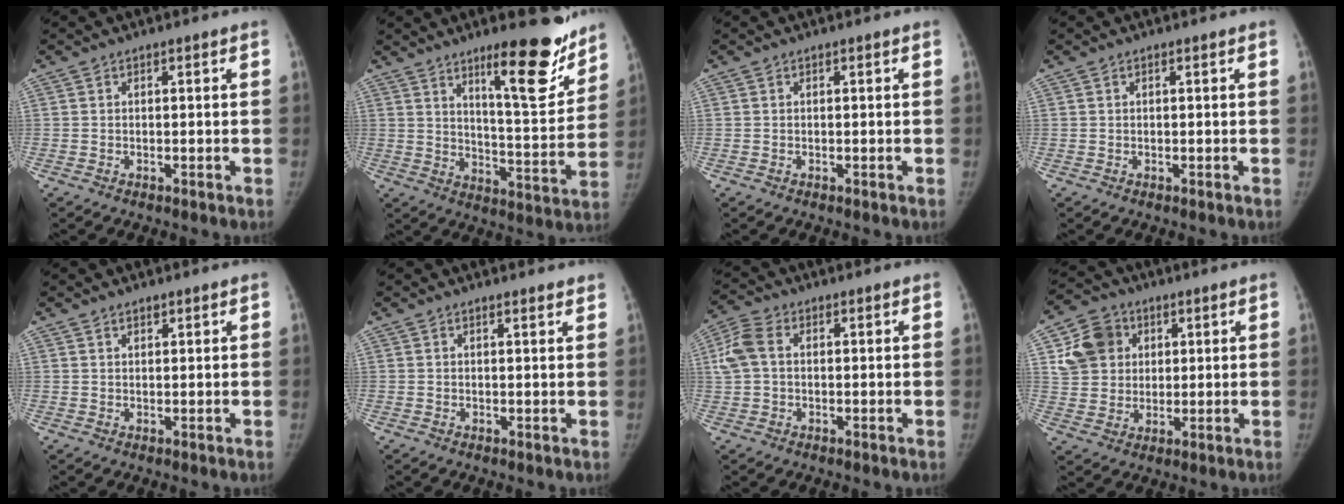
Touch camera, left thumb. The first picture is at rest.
{"total": 16.4, "force": [11.1, 3.8, 11.4], "torque": [-0.123, -0.084, 0.173]}
{"total": 0.0}
{"total": 0.0}
{"total": 1.5, "force": [1.2, 0.7, 0.6], "torque": [-0.003, -0.007, 0.018]}
{"total": 2.0, "force": [1.7, 0.3, 0.9], "torque": [-0.005, -0.005, 0.023]}
{"total": 5.9, "force": [1.0, 4.0, 4.3], "torque": [-0.107, 0.018, 0.017]}
{"total": 10.0, "force": [3.5, 8.6, 3.9], "torque": [-0.044, -0.003, 0.065]}